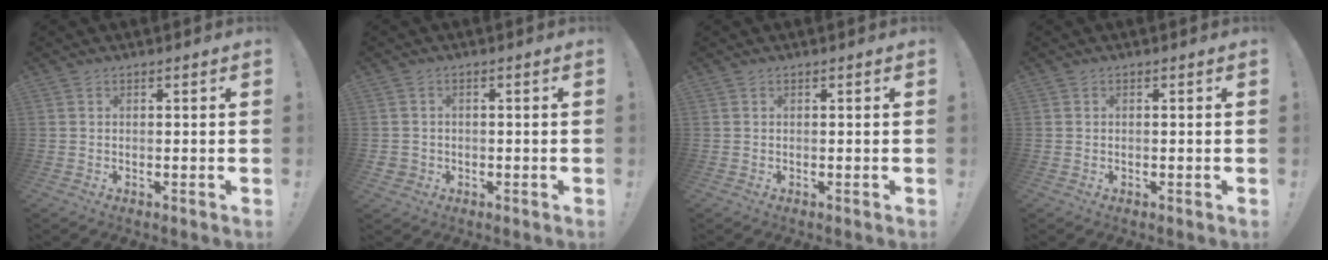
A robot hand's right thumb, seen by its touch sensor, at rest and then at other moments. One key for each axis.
{"total": 2.4, "fx": -0.2, "fy": 2.3, "fz": 0.8, "tx": -0.008, "ty": 0.000, "tz": -0.002}
{"total": 0.0}
{"total": 0.0}